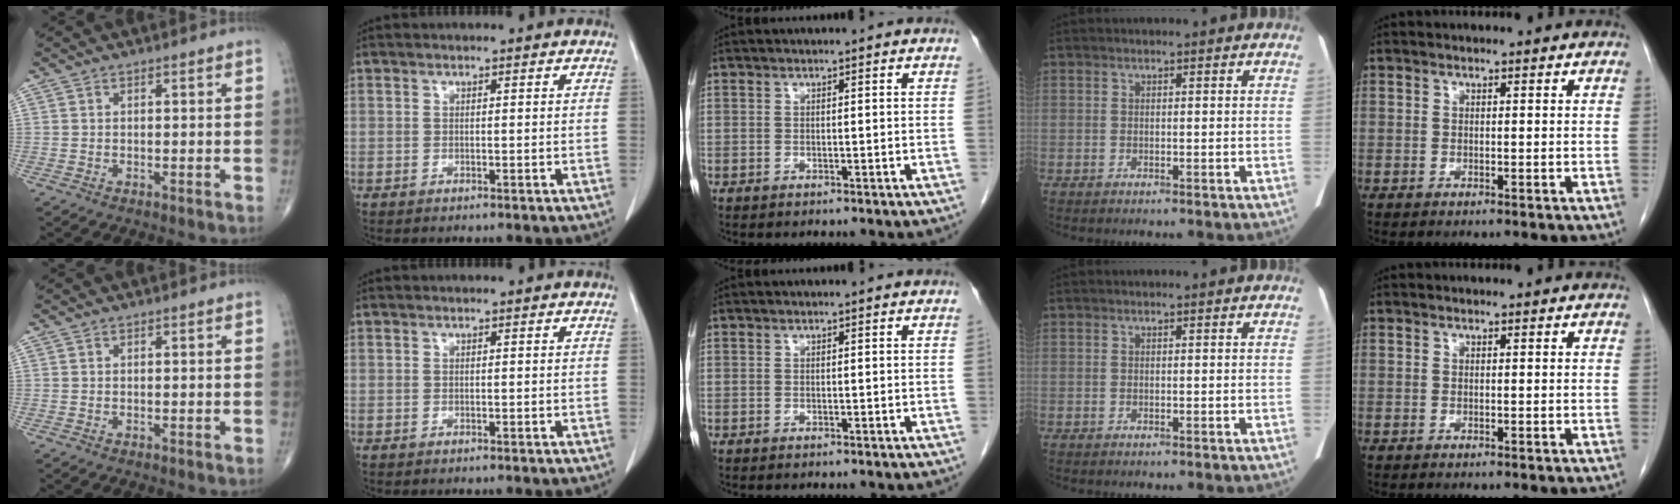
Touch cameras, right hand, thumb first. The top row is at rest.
{}